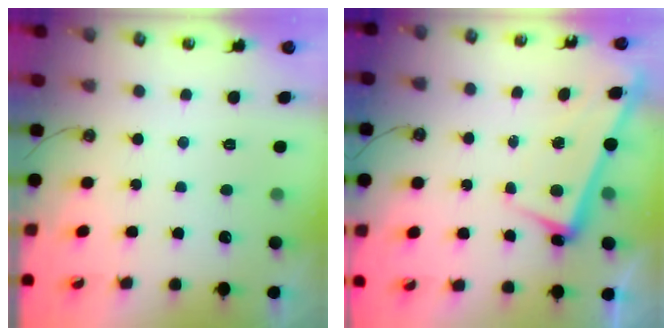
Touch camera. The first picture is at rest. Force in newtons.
{"total": 2.3, "press": 2.1, "slide": 0.9}